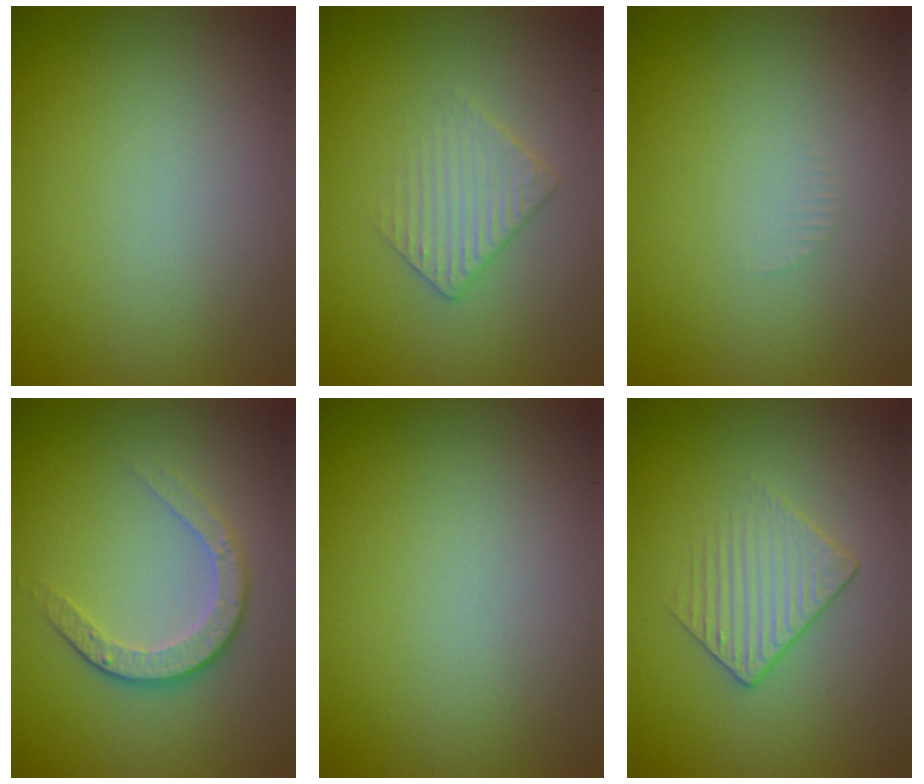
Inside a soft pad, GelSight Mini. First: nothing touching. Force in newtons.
{"total": 2.5, "press": 2.4, "slide": 0.5}
{"total": 0.7, "press": 0.6, "slide": 0.1}
{"total": 3.4, "press": 2.5, "slide": 2.3}
{"total": 0.0}
{"total": 1.9, "press": 1.6, "slide": 1.0}